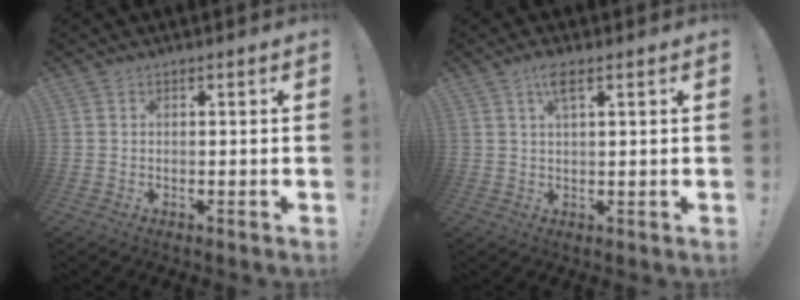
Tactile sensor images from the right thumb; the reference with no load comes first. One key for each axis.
{"total": 4.1, "fx": 2.1, "fy": 0.9, "fz": 3.4, "tx": -0.061, "ty": 0.000, "tz": 0.033}